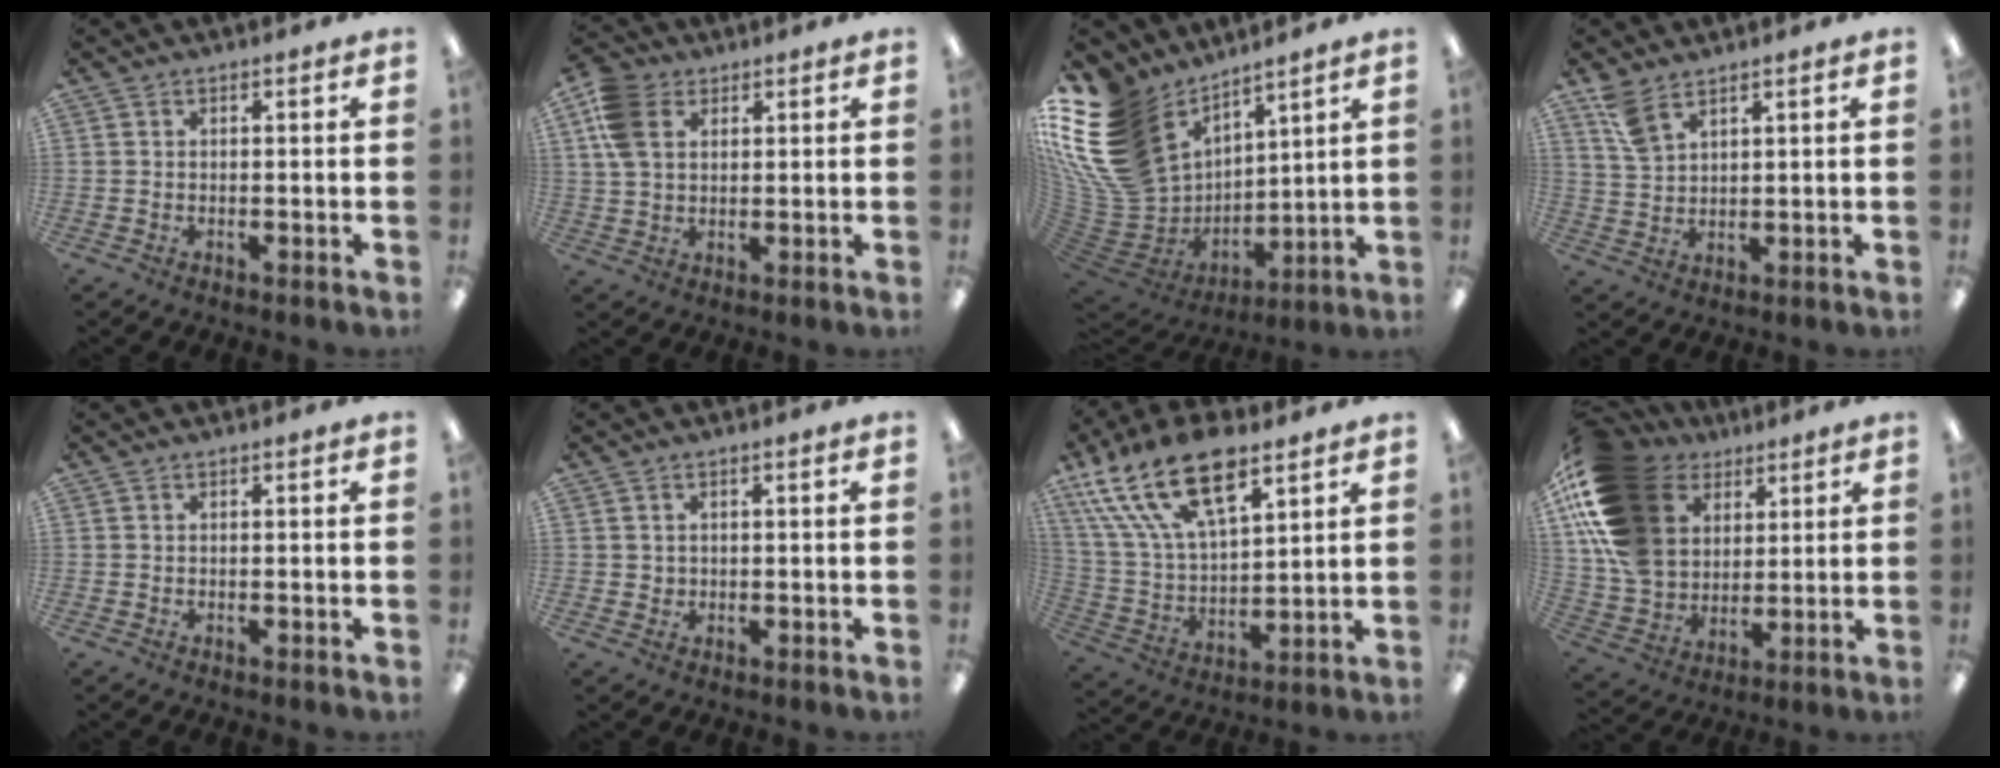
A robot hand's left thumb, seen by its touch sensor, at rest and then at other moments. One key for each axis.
{"total": 9.3, "fx": 4.0, "fy": 6.5, "fz": 5.3, "tx": -0.138, "ty": 0.004, "tz": 0.078}
{"total": 22.5, "fx": 10.0, "fy": 15.9, "fz": 12.2, "tx": -0.278, "ty": -0.070, "tz": 0.206}
{"total": 6.0, "fx": 4.5, "fy": 2.5, "fz": 3.1, "tx": -0.064, "ty": -0.016, "tz": 0.084}
{"total": 0.0}
{"total": 1.5, "fx": 0.7, "fy": 1.4, "fz": 0.2, "tx": -0.006, "ty": 0.004, "tz": 0.012}
{"total": 22.4, "fx": 13.0, "fy": 10.9, "fz": 14.6, "tx": -0.296, "ty": -0.054, "tz": 0.232}
{"total": 21.7, "fx": 8.7, "fy": 15.6, "fz": 12.3, "tx": -0.262, "ty": -0.030, "tz": 0.164}